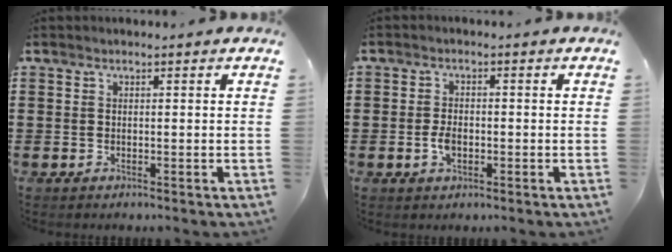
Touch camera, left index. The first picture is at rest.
{"total": 2.8, "force": [-0.6, 1.5, 2.3], "torque": [-0.059, -0.003, -0.016]}